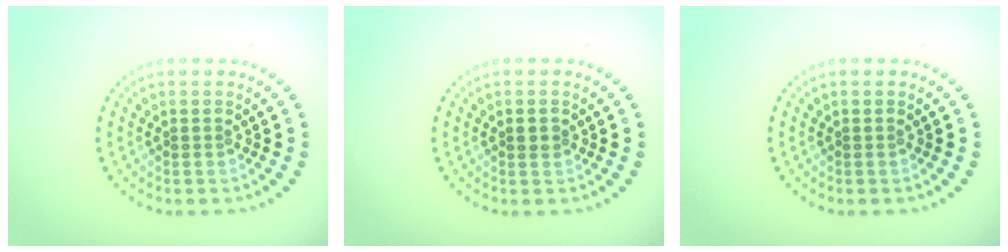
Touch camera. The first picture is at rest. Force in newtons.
{"total": 1.2, "press": 1.2, "slide": 0.2}
{"total": 0.0}